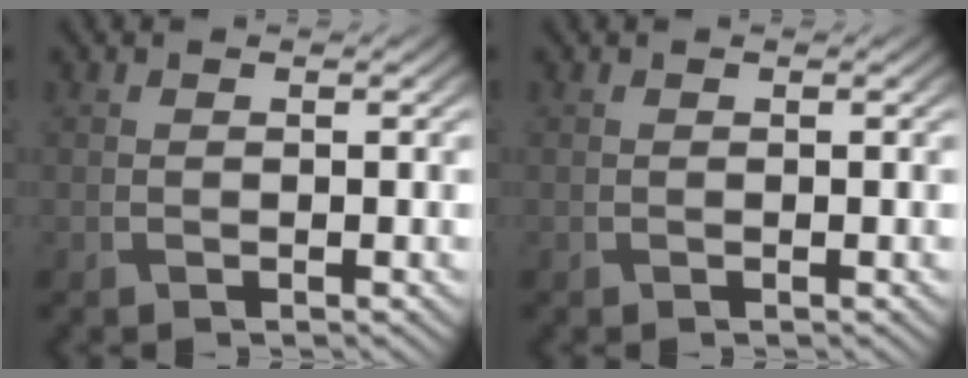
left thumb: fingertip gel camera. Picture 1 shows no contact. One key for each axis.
{"total": 0.0}